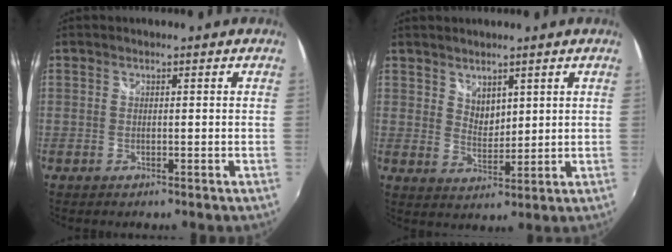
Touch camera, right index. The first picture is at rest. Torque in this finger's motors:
{"motor_torque": [-0.02, 0.02, -0.01, 0.00]}